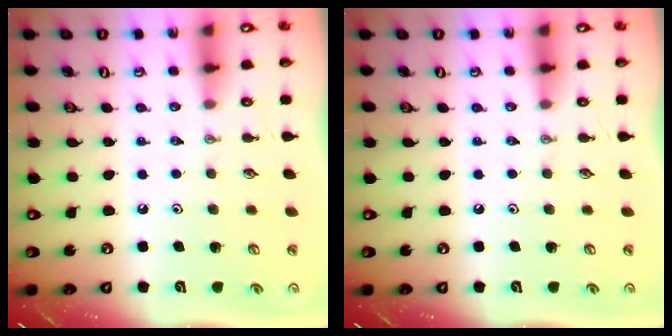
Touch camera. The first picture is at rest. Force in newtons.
{"total": 0.0}